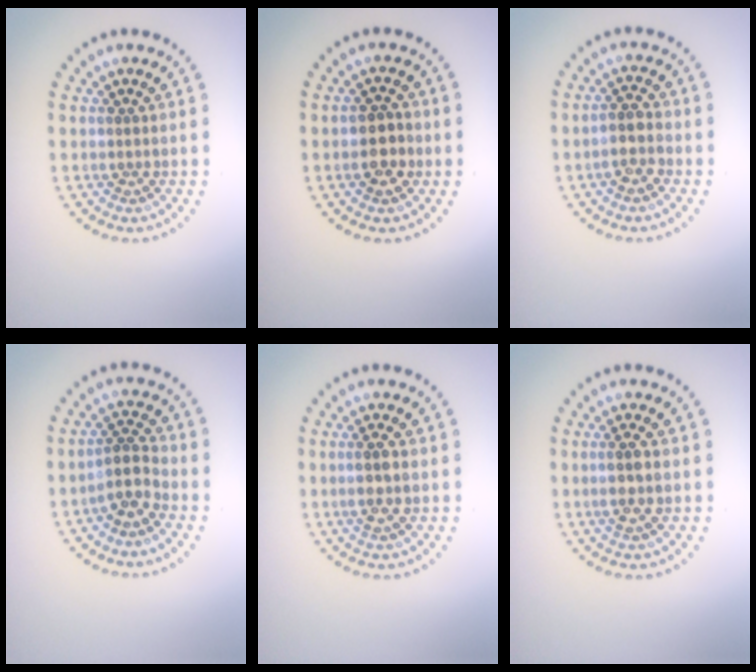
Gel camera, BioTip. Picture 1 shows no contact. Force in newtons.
{"total": 2.5, "press": 2.5, "slide": 0.3}
{"total": 2.1, "press": 2.0, "slide": 0.7}
{"total": 2.5, "press": 2.0, "slide": 1.6}
{"total": 1.7, "press": 1.5, "slide": 0.8}
{"total": 1.7, "press": 1.5, "slide": 0.8}